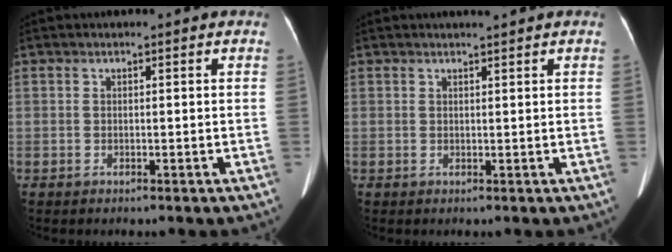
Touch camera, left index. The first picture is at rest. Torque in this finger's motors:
{"motor_torque": [0.04, 0.00, -0.29, 0.02]}